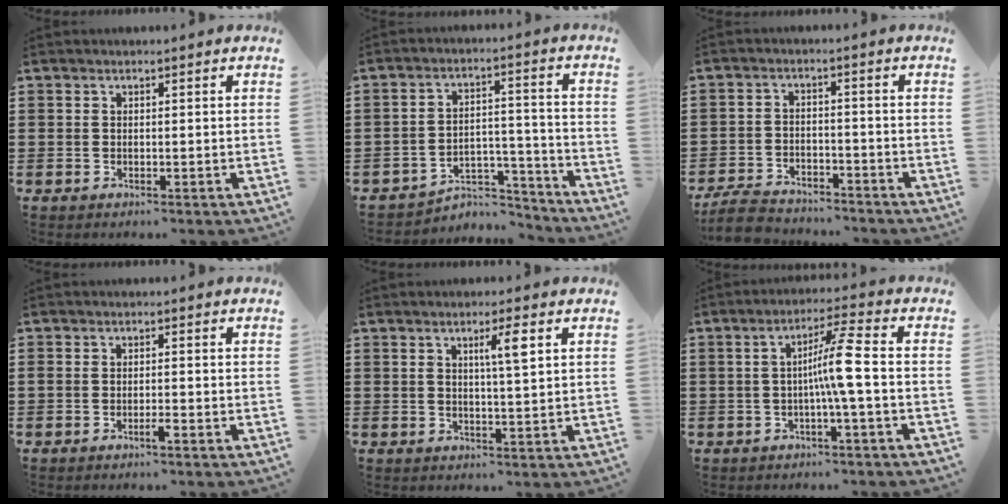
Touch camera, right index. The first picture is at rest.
{"total": 5.3, "force": [-4.8, 1.7, 1.4], "torque": [-0.023, 0.015, -0.095]}
{"total": 5.7, "force": [-5.5, 1.0, 1.3], "torque": [-0.036, 0.004, -0.111]}
{"total": 1.7, "force": [-1.2, 0.0, 1.2], "torque": [-0.021, -0.004, -0.021]}
{"total": 3.9, "force": [1.4, 0.2, 3.6], "torque": [-0.066, -0.001, 0.017]}
{"total": 6.5, "force": [-1.0, -0.4, 6.4], "torque": [-0.117, 0.000, -0.026]}